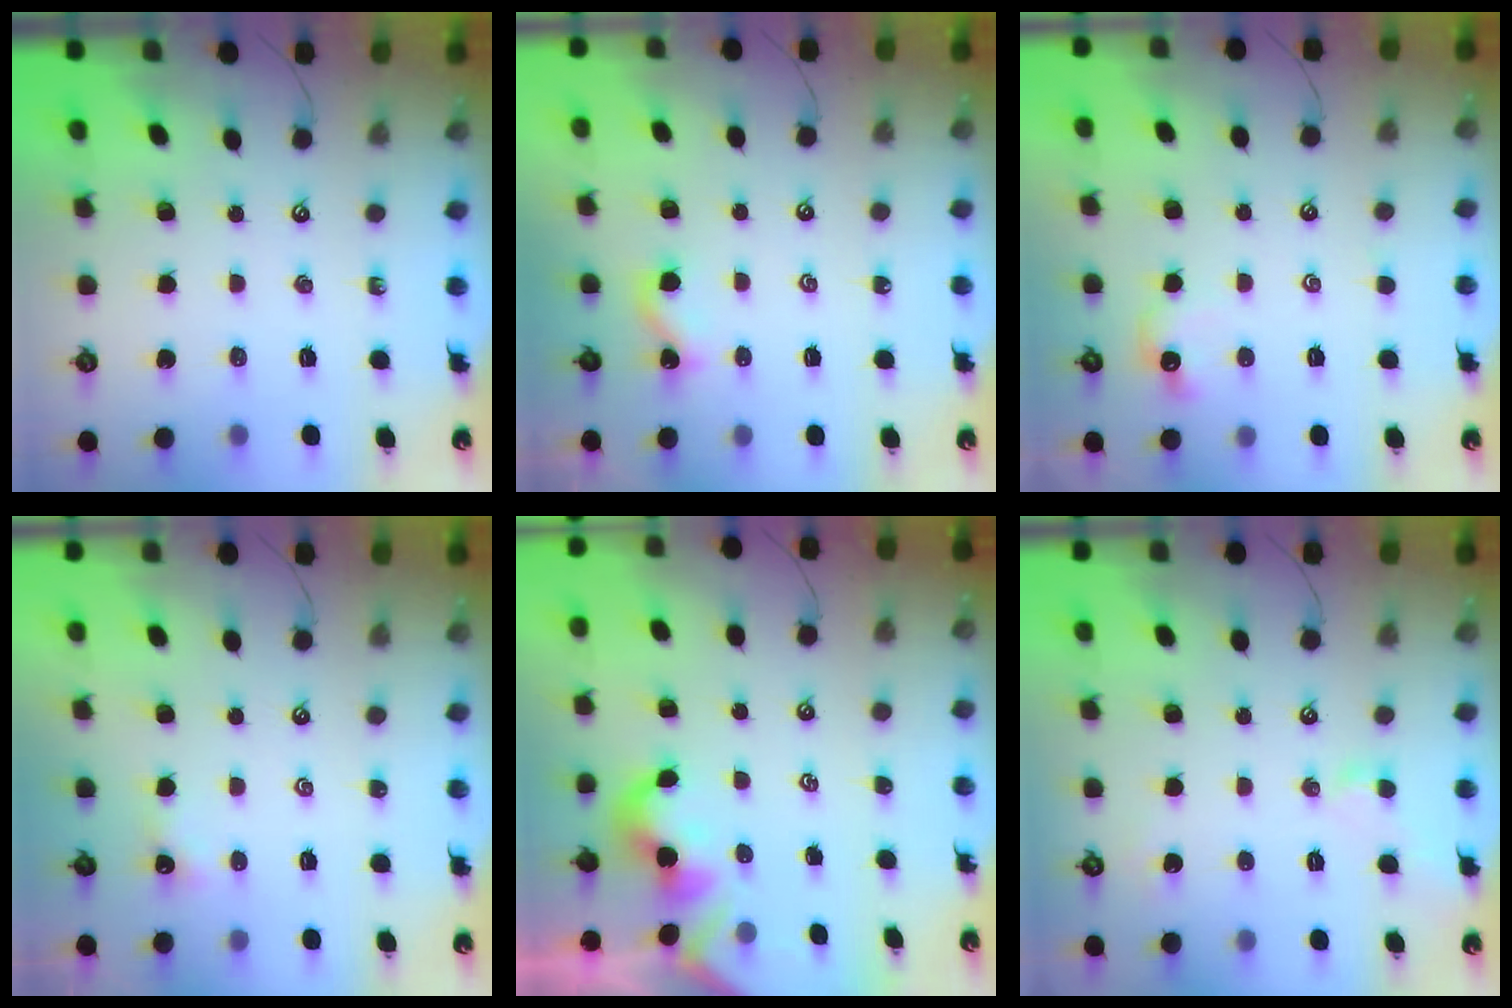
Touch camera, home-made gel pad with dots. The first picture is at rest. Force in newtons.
{"total": 2.0, "press": 2.0, "slide": 0.4}
{"total": 2.2, "press": 2.1, "slide": 0.7}
{"total": 1.4, "press": 1.4, "slide": 0.2}
{"total": 2.1, "press": 2.0, "slide": 0.5}
{"total": 0.5, "press": 0.1, "slide": 0.5}